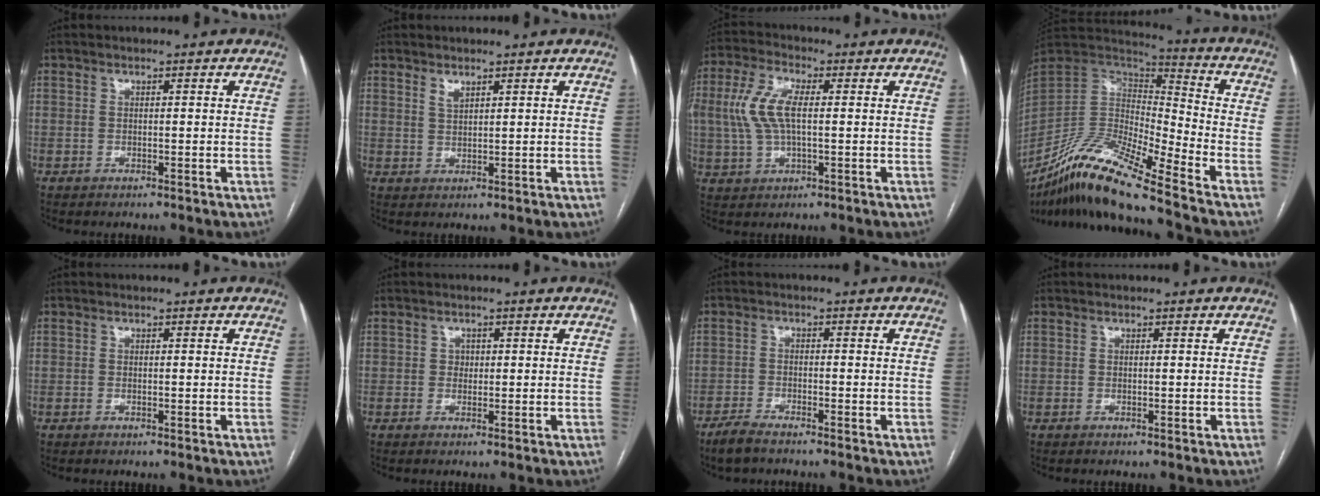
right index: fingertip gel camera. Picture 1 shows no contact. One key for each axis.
{"total": 1.6, "fx": 1.3, "fy": 0.5, "fz": 0.9, "tx": -0.017, "ty": -0.002, "tz": 0.027}
{"total": 8.7, "fx": 0.8, "fy": 3.5, "fz": 7.9, "tx": -0.189, "ty": 0.014, "tz": 0.016}
{"total": 19.1, "fx": -14.4, "fy": 1.3, "fz": 12.5, "tx": -0.254, "ty": -0.014, "tz": -0.271}
{"total": 0.0}
{"total": 1.2, "fx": 0.1, "fy": 1.1, "fz": 0.6, "tx": -0.007, "ty": 0.002, "tz": 0.002}
{"total": 3.6, "fx": -3.1, "fy": 0.5, "fz": 1.8, "tx": -0.039, "ty": -0.007, "tz": -0.058}
{"total": 0.0}